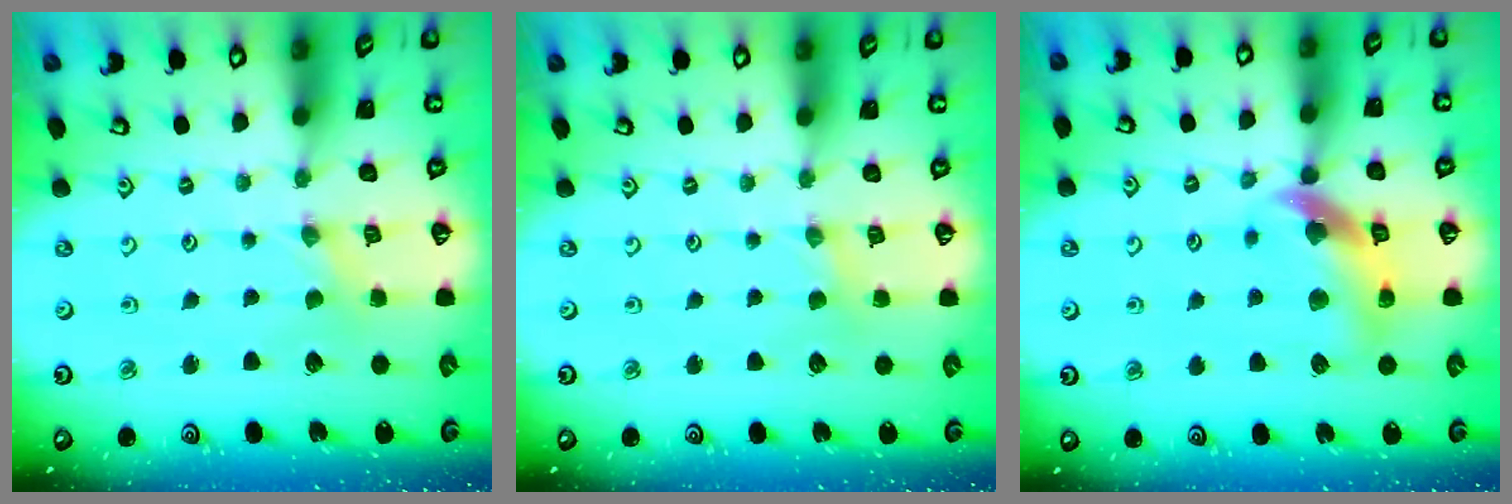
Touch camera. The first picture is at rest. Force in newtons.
{"total": 2.0, "press": 2.0, "slide": 0.3}
{"total": 11.9, "press": 11.8, "slide": 1.7}